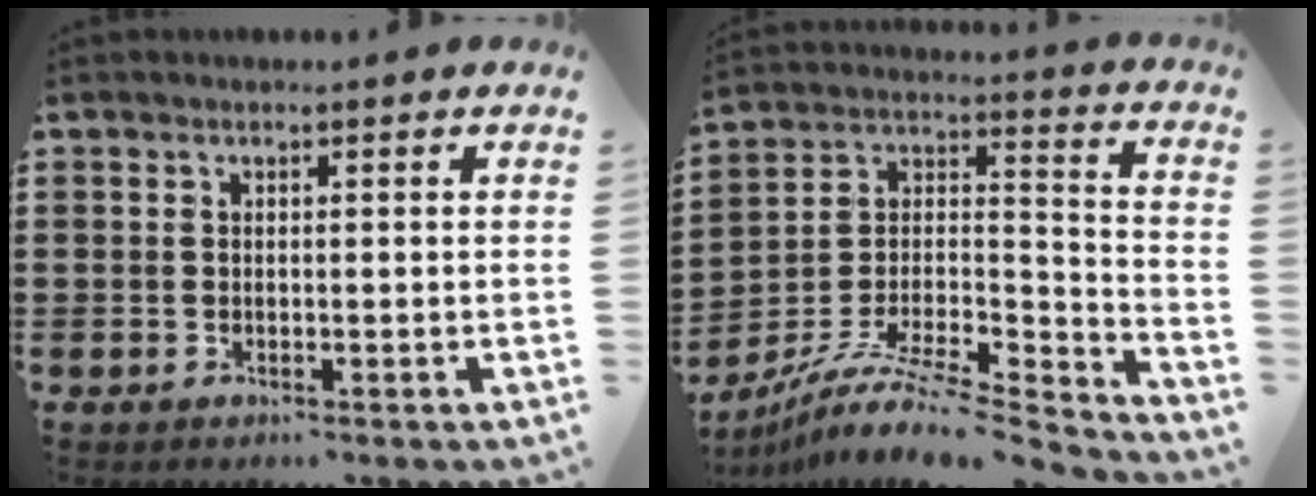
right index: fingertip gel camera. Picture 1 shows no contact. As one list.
[{"total": 9.1, "force": [-7.5, 1.6, 4.9], "torque": [-0.094, -0.005, -0.152]}]